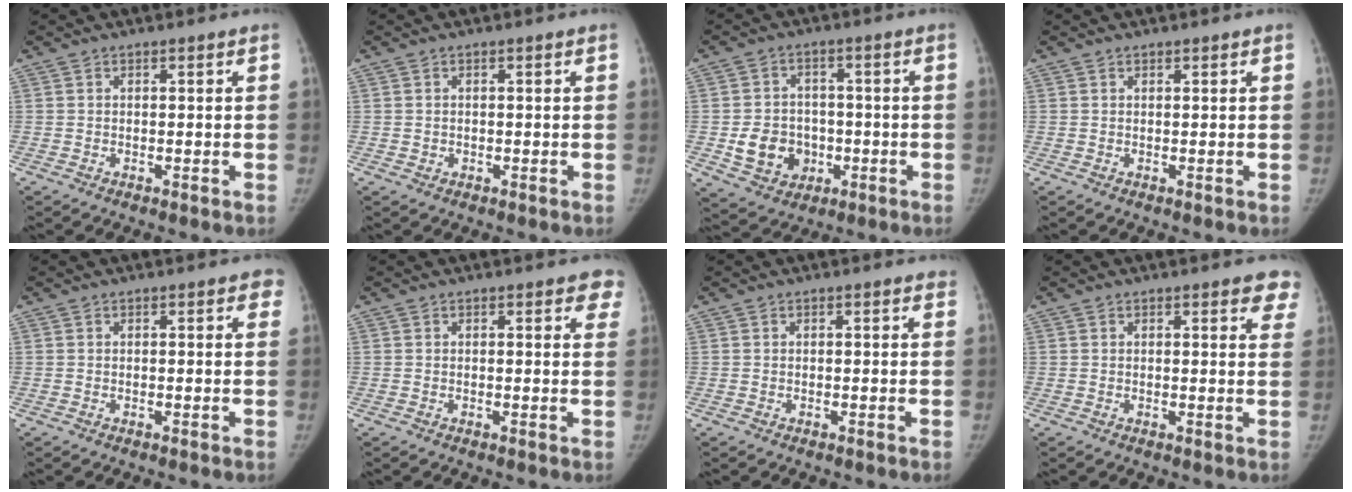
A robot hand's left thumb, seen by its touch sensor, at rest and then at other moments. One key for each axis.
{"total": 0.8, "fx": -0.1, "fy": 0.8, "fz": 0.1, "tx": 0.001, "ty": 0.001, "tz": -0.001}
{"total": 9.3, "fx": -2.0, "fy": 8.0, "fz": 4.3, "tx": -0.038, "ty": 0.009, "tz": -0.023}
{"total": 0.0}
{"total": 1.9, "fx": 1.1, "fy": 1.0, "fz": 1.2, "tx": 0.005, "ty": 0.000, "tz": 0.006}
{"total": 3.7, "fx": 2.7, "fy": 1.6, "fz": 1.9, "tx": 0.010, "ty": -0.007, "tz": 0.018}
{"total": 0.6, "fx": 0.4, "fy": 0.3, "fz": 0.2, "tx": 0.000, "ty": 0.000, "tz": 0.001}
{"total": 5.1, "fx": 3.8, "fy": 1.8, "fz": 2.9, "tx": -0.002, "ty": -0.013, "tz": 0.030}